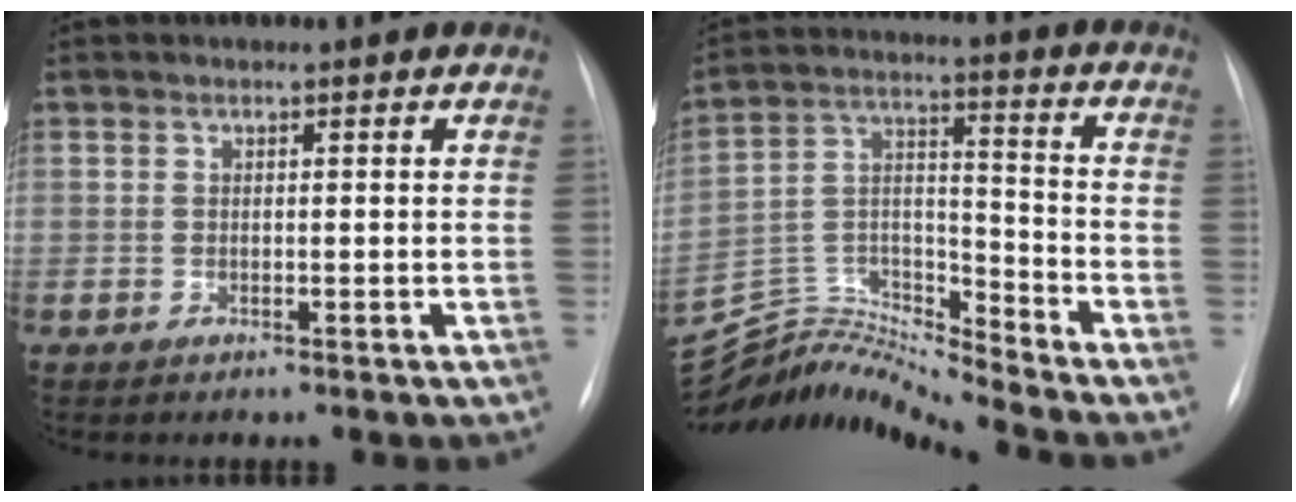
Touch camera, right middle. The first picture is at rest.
{"total": 13.8, "force": [-13.6, -2.0, 0.4], "torque": [-0.008, 0.046, -0.254]}